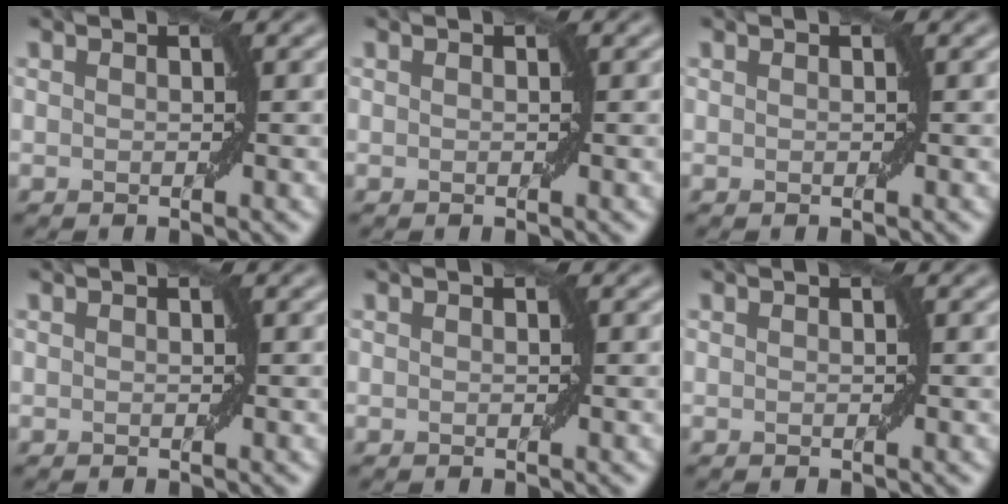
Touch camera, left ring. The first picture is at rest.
{"total": 0.0}
{"total": 0.0}
{"total": 0.0}
{"total": 0.0}
{"total": 0.0}